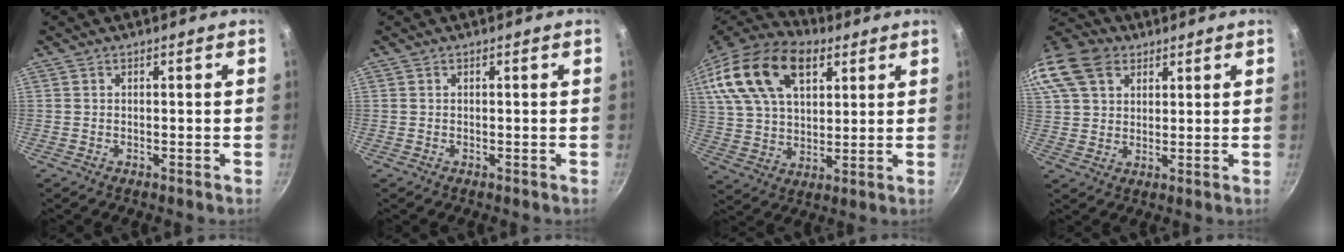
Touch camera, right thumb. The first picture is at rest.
{"total": 0.0}
{"total": 22.6, "force": [9.9, 13.2, 15.4], "torque": [-0.270, -0.006, 0.173]}
{"total": 20.7, "force": [9.9, 14.8, 10.5], "torque": [-0.254, 0.040, 0.183]}